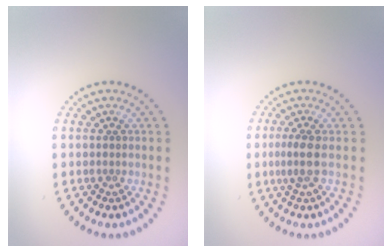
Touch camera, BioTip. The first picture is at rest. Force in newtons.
{"total": 1.9, "press": 1.6, "slide": 1.1}